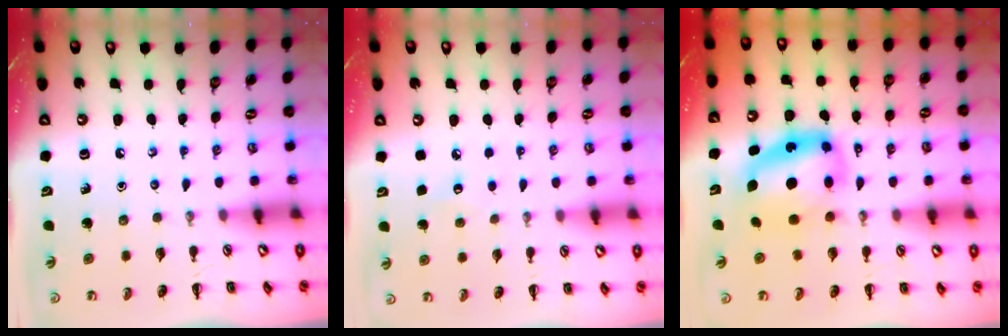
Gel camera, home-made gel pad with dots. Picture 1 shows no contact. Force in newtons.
{"total": 5.1, "press": 5.0, "slide": 1.1}
{"total": 9.8, "press": 9.5, "slide": 2.5}